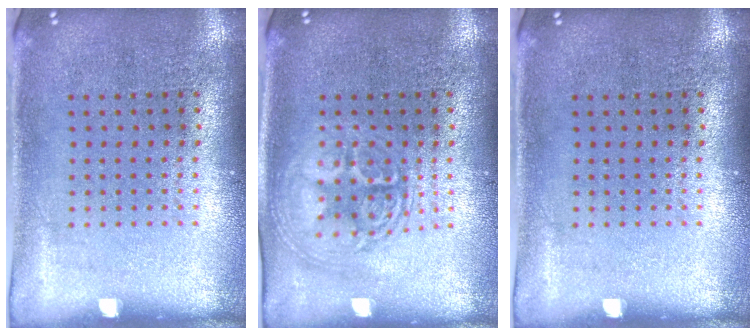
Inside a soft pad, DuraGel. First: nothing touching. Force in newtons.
{"total": 2.8, "press": 2.7, "slide": 0.3}
{"total": 0.0}